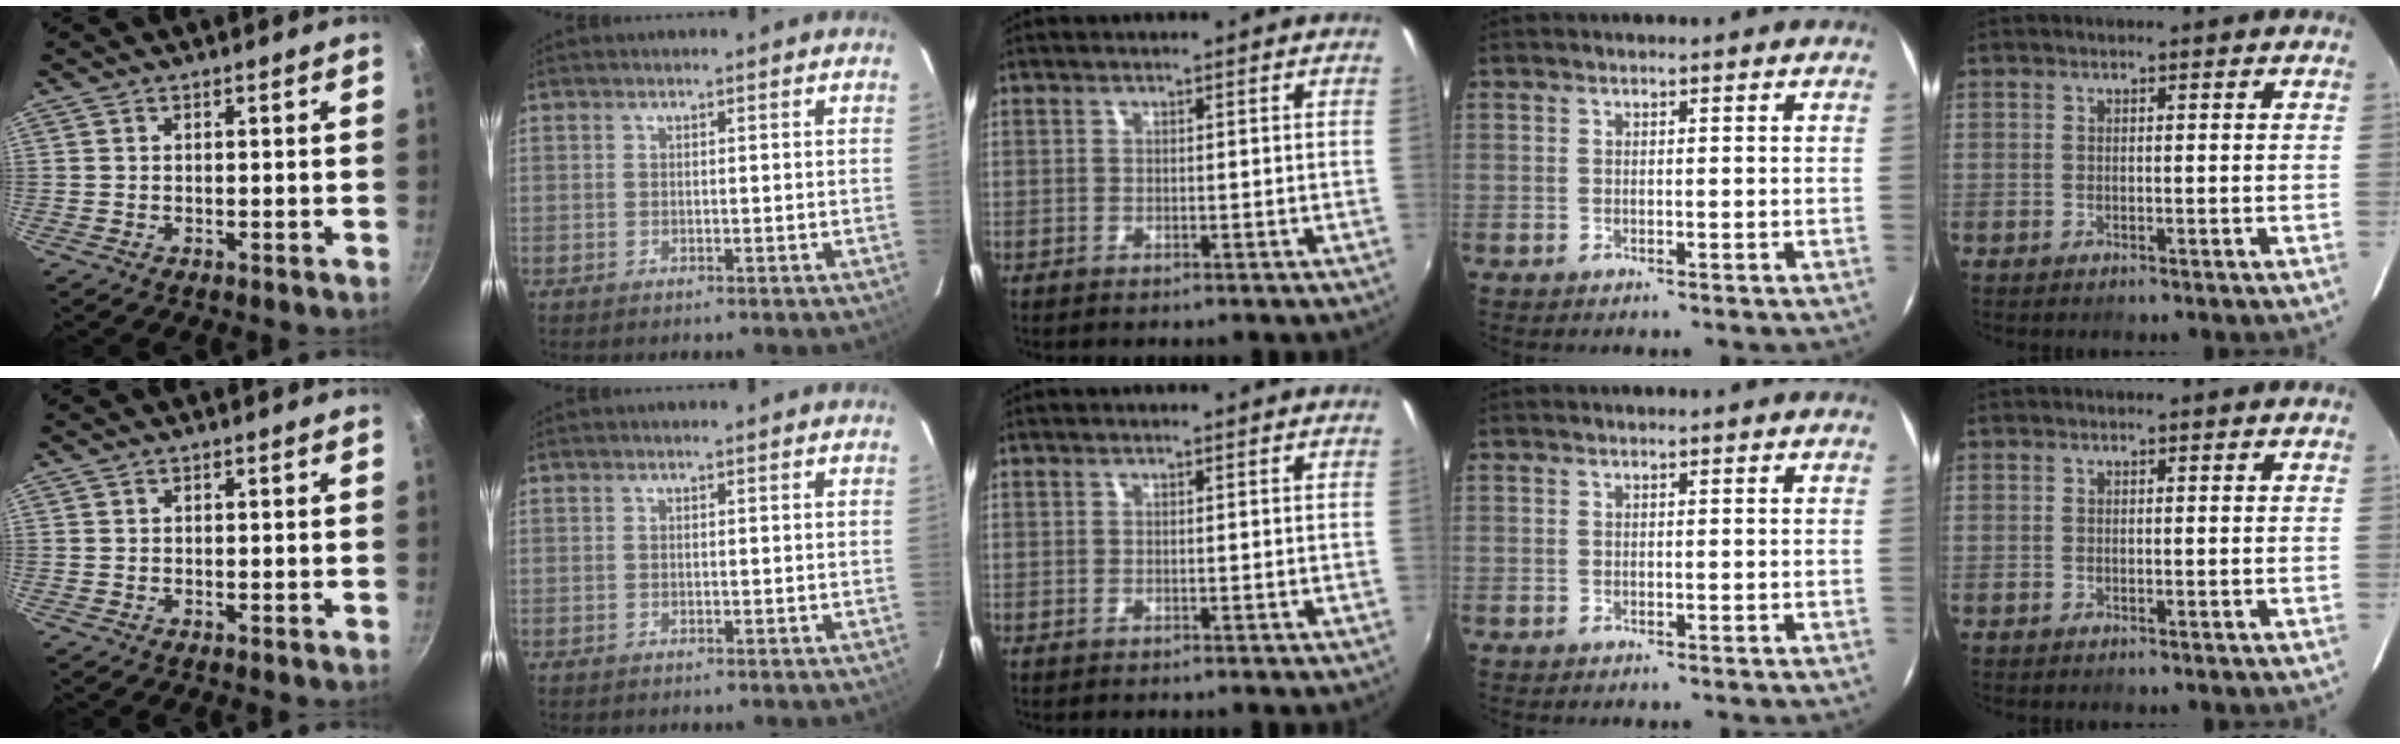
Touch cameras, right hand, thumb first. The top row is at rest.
{}